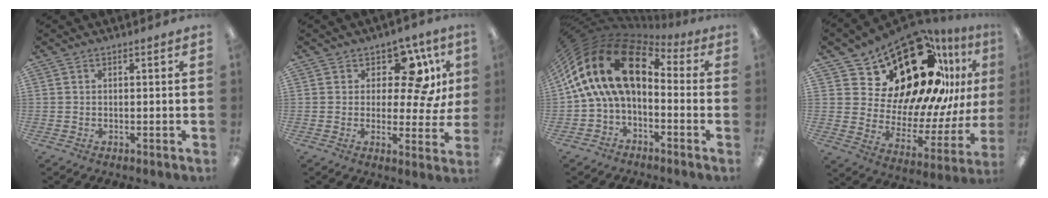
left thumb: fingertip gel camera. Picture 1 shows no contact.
{"total": 12.5, "force": [6.0, 6.9, 8.6], "torque": [-0.129, -0.026, 0.106]}
{"total": 19.4, "force": [2.7, 11.5, 15.4], "torque": [-0.305, 0.001, 0.048]}
{"total": 29.2, "force": [15.7, 15.5, 19.2], "torque": [-0.310, -0.115, 0.295]}